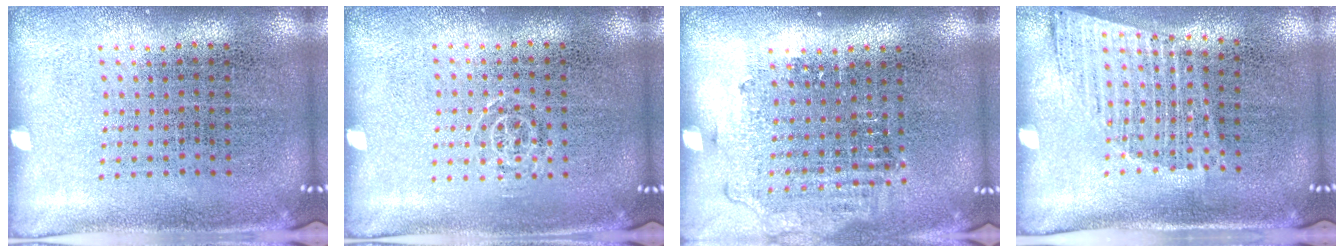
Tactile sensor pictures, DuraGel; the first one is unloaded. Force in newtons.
{"total": 0.7, "press": 0.5, "slide": 0.4}
{"total": 1.3, "press": 1.1, "slide": 0.6}
{"total": 1.2, "press": 1.0, "slide": 0.6}